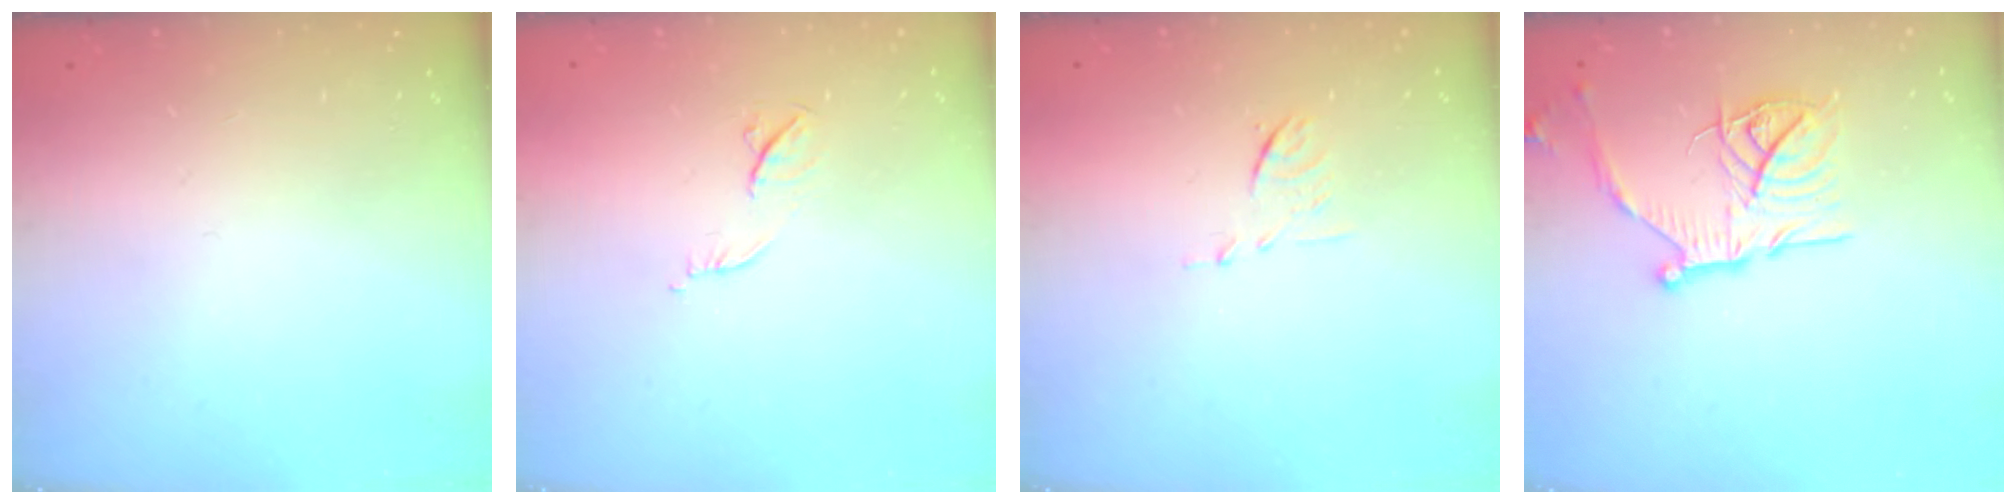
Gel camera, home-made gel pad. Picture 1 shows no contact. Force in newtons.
{"total": 6.2, "press": 6.1, "slide": 1.1}
{"total": 6.2, "press": 6.2, "slide": 0.7}
{"total": 18.0, "press": 18.0, "slide": 1.5}